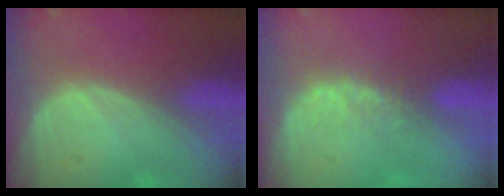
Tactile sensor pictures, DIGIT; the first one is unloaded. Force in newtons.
{"total": 2.8, "press": 2.4, "slide": 1.5}